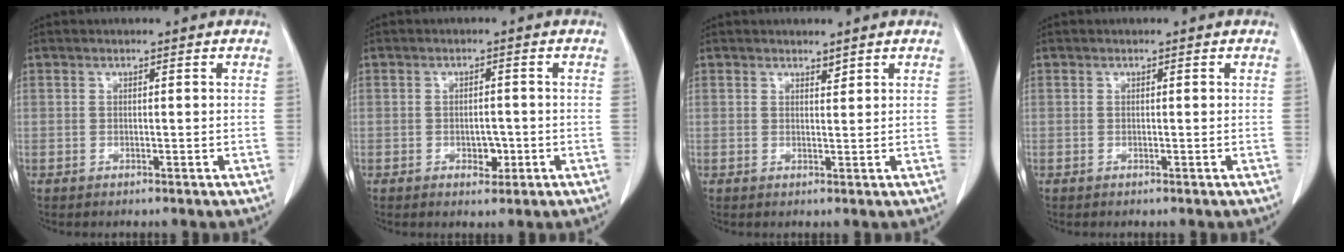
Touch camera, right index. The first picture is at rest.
{"total": 2.7, "force": [-1.0, 1.6, 1.9], "torque": [-0.029, 0.004, -0.007]}
{"total": 0.9, "force": [0.8, 0.1, 0.3], "torque": [-0.008, -0.006, 0.014]}
{"total": 0.0}